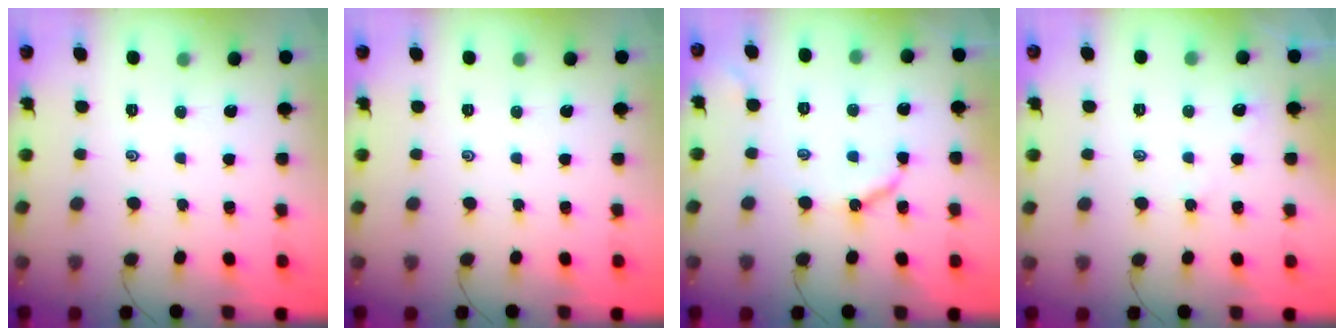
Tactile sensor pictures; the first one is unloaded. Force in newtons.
{"total": 0.0}
{"total": 6.3, "press": 6.3, "slide": 0.4}
{"total": 3.0, "press": 2.9, "slide": 0.4}